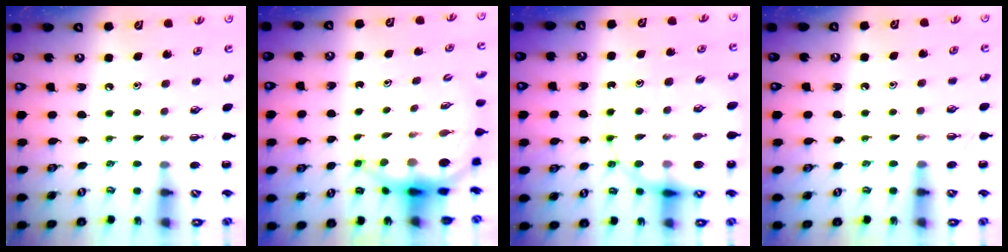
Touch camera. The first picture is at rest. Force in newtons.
{"total": 6.8, "press": 6.6, "slide": 1.6}
{"total": 17.9, "press": 17.3, "slide": 4.3}
{"total": 6.3, "press": 6.0, "slide": 2.0}